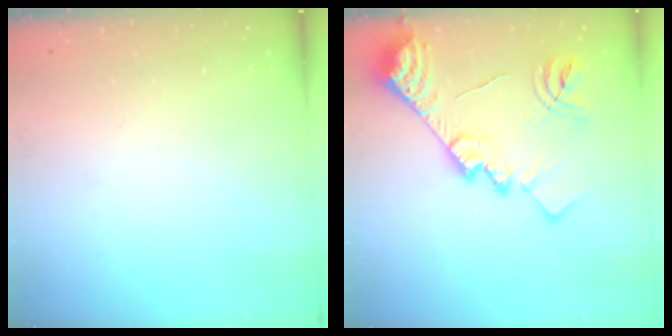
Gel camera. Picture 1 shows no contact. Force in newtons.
{"total": 20.4, "press": 20.4, "slide": 1.3}